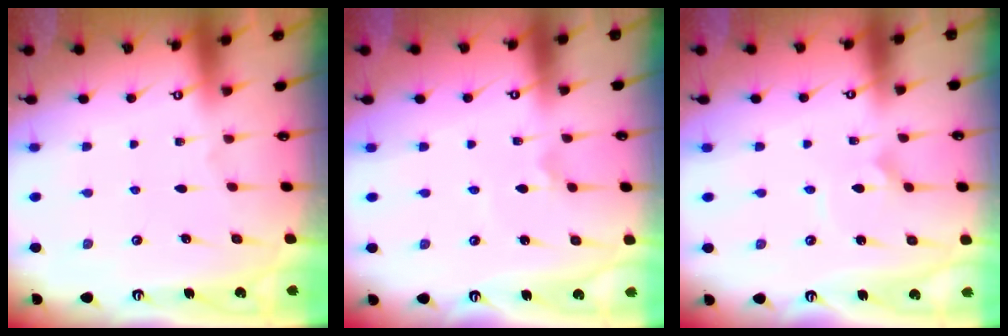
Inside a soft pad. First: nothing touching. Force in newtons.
{"total": 1.8, "press": 1.7, "slide": 0.4}
{"total": 2.7, "press": 2.7, "slide": 0.1}